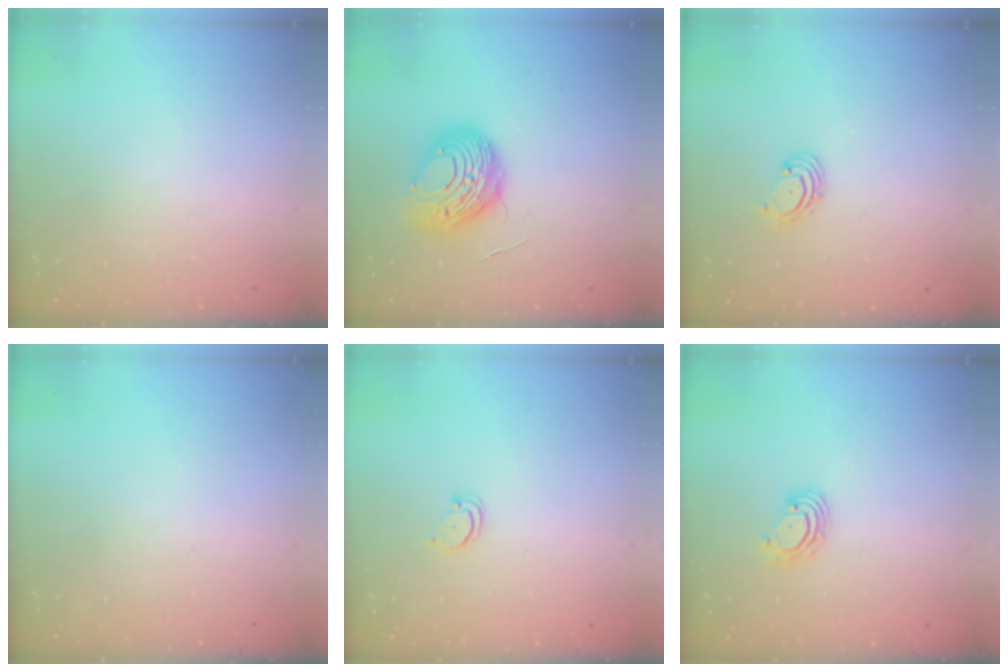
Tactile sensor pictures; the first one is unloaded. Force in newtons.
{"total": 11.2, "press": 11.2, "slide": 1.2}
{"total": 2.0, "press": 1.9, "slide": 0.6}
{"total": 0.0}
{"total": 2.5, "press": 2.5, "slide": 0.2}
{"total": 4.0, "press": 4.0, "slide": 0.4}